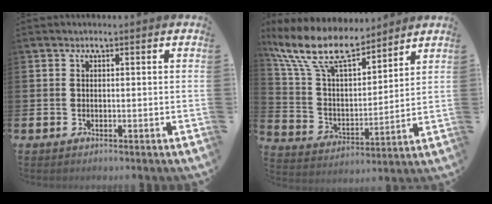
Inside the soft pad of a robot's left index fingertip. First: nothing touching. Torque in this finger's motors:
{"motor_torque": [1.11, -1.03, 1.05, 0.21]}